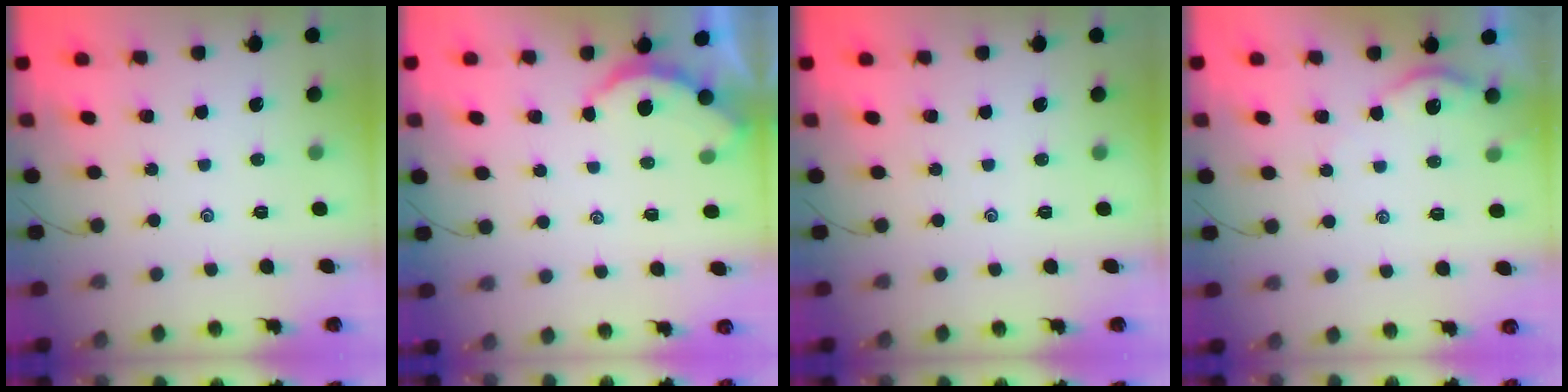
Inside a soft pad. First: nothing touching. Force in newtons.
{"total": 2.3, "press": 2.3, "slide": 0.3}
{"total": 0.0}
{"total": 2.9, "press": 2.9, "slide": 0.3}